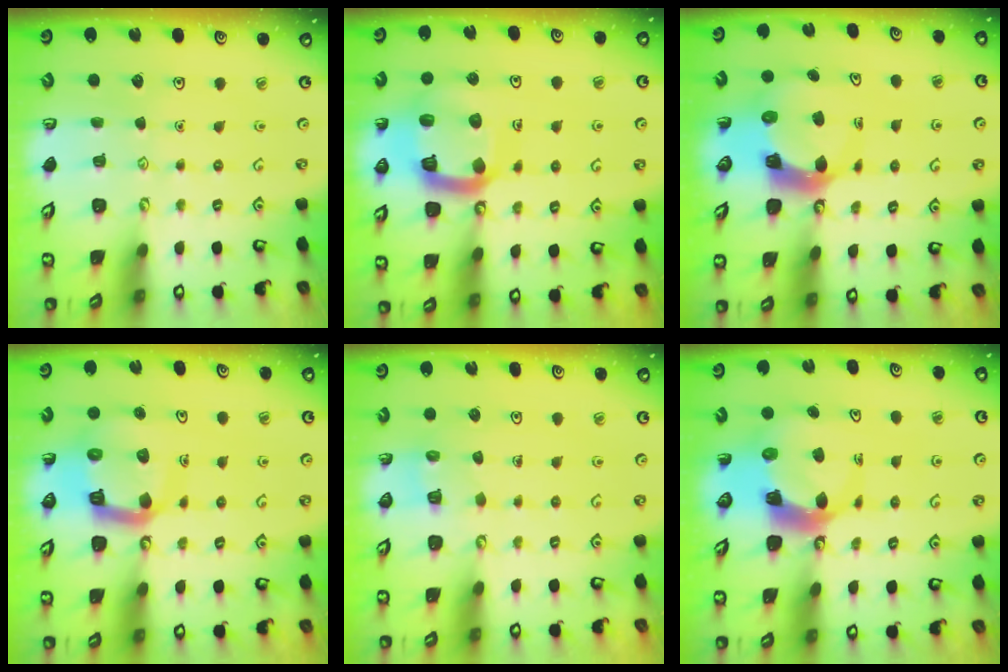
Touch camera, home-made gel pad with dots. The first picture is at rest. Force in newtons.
{"total": 18.4, "press": 18.3, "slide": 1.9}
{"total": 6.5, "press": 6.4, "slide": 1.0}
{"total": 13.8, "press": 13.7, "slide": 1.7}
{"total": 2.2, "press": 2.2, "slide": 0.1}
{"total": 6.8, "press": 6.7, "slide": 1.2}